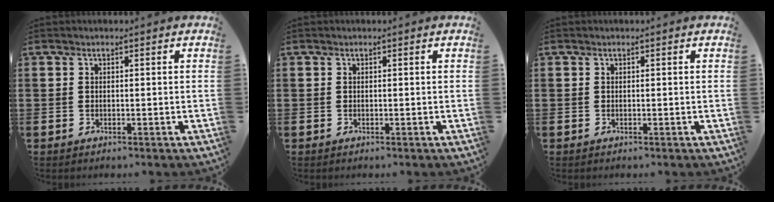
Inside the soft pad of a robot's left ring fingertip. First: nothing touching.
{"total": 0.0}
{"total": 0.0}